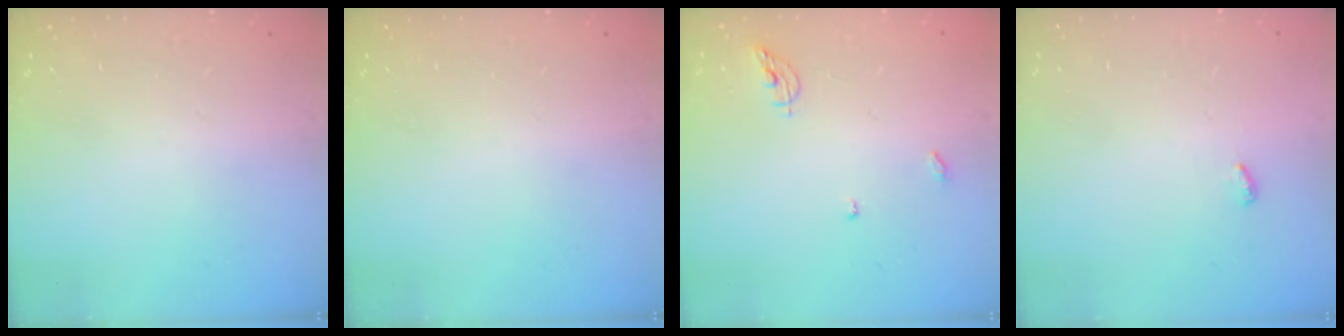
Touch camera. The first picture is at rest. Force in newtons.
{"total": 0.0}
{"total": 5.9, "press": 5.9, "slide": 0.2}
{"total": 3.6, "press": 3.6, "slide": 0.4}